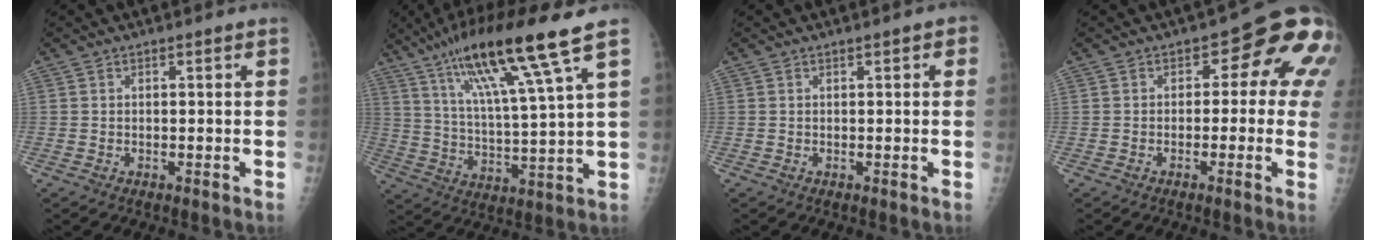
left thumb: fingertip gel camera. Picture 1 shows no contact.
{"total": 17.7, "force": [10.3, 1.0, 14.4], "torque": [-0.254, -0.033, 0.183]}
{"total": 1.5, "force": [0.6, 0.7, 1.1], "torque": [-0.006, 0.002, 0.006]}
{"total": 9.4, "force": [1.0, 5.5, 7.6], "torque": [-0.040, 0.017, -0.004]}